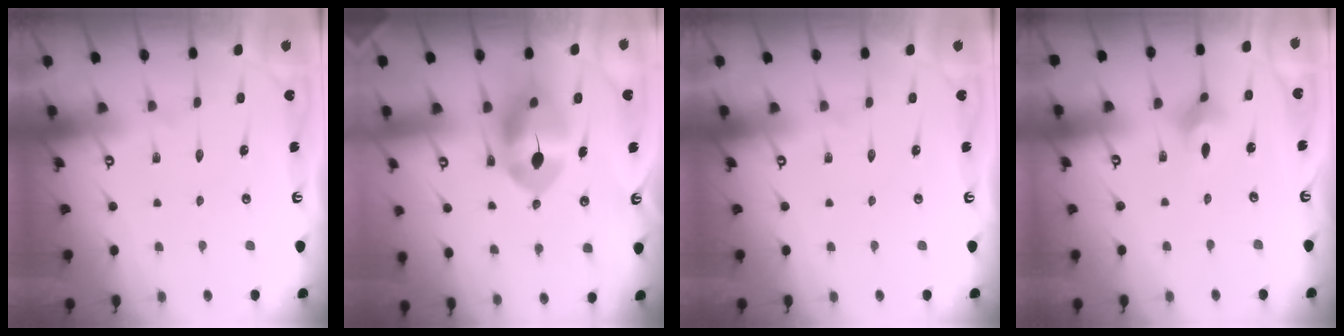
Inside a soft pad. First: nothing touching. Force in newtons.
{"total": 11.0, "press": 10.8, "slide": 1.9}
{"total": 0.0}
{"total": 2.9, "press": 2.9, "slide": 0.4}